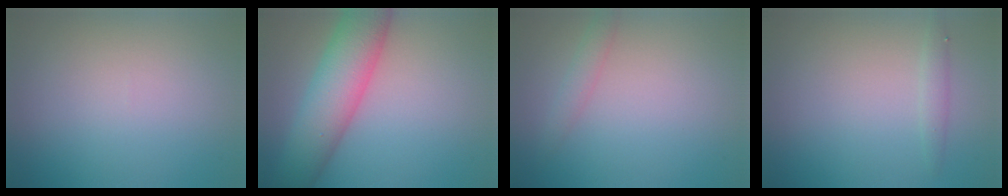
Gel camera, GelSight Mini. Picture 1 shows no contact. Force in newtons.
{"total": 7.6, "press": 7.6, "slide": 0.3}
{"total": 1.3, "press": 1.3, "slide": 0.0}
{"total": 1.0, "press": 1.0, "slide": 0.1}